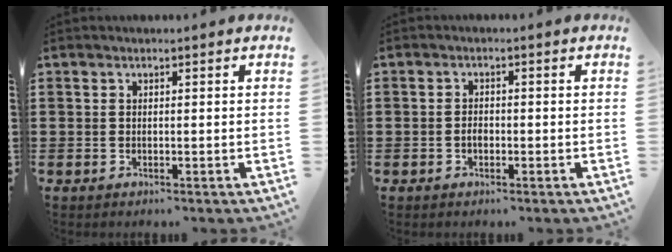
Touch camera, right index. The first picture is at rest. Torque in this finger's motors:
{"motor_torque": [1.31, 0.83, 0.14, 0.01]}